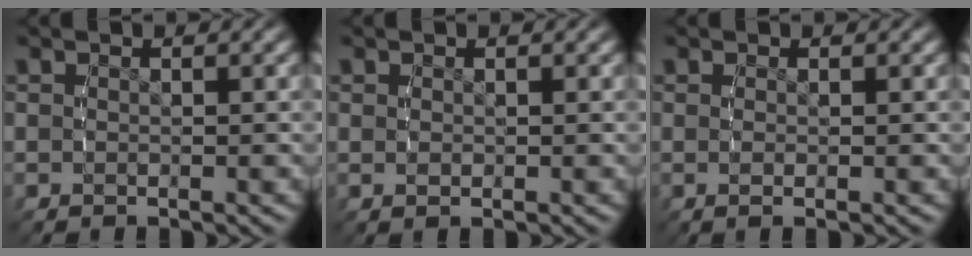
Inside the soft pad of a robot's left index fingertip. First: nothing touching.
{"total": 0.6, "force": [0.0, 0.1, 0.6], "torque": [-0.018, -0.009, 0.010]}
{"total": 1.1, "force": [-0.1, -0.5, 0.9], "torque": [-0.022, -0.006, 0.004]}